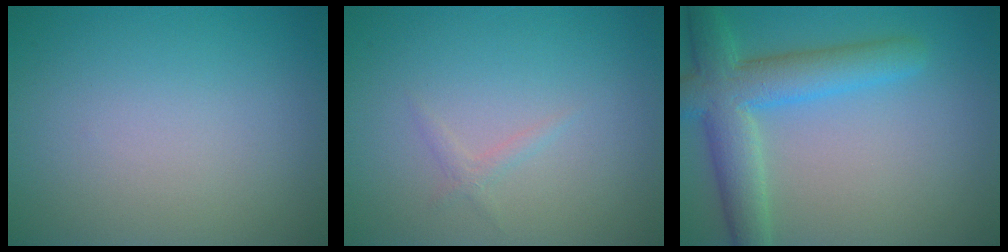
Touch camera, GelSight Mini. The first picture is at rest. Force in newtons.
{"total": 0.8, "press": 0.8, "slide": 0.0}
{"total": 6.3, "press": 6.3, "slide": 0.3}